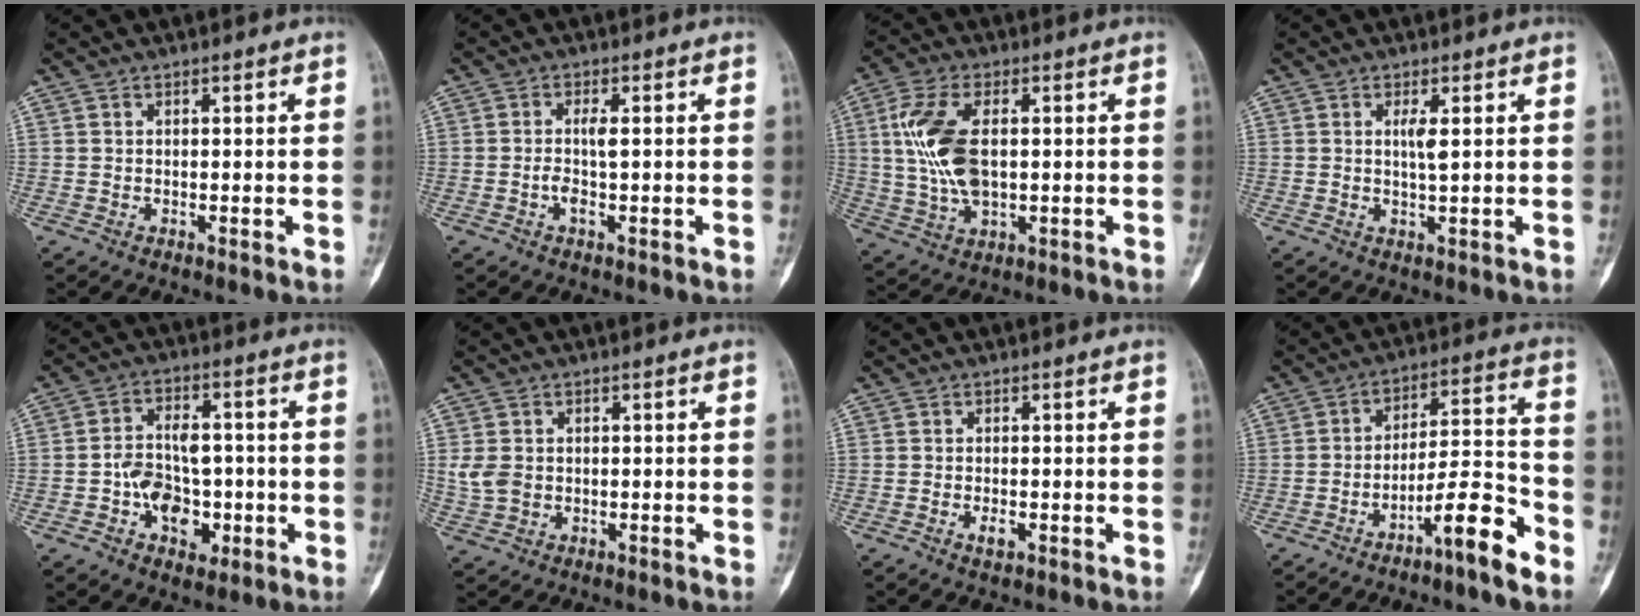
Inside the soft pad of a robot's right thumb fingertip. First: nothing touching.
{"total": 3.2, "force": [-0.6, 1.0, 3.0], "torque": [-0.067, 0.009, -0.012]}
{"total": 12.2, "force": [1.2, 6.5, 10.3], "torque": [-0.213, 0.005, 0.028]}
{"total": 2.5, "force": [0.5, 0.3, 2.4], "torque": [-0.046, -0.002, 0.011]}
{"total": 10.6, "force": [-2.9, 7.5, 6.9], "torque": [-0.075, 0.030, -0.044]}
{"total": 4.1, "force": [-0.2, 3.3, 2.5], "torque": [-0.042, 0.006, 0.000]}
{"total": 2.0, "force": [-0.9, 1.0, 1.5], "torque": [-0.021, 0.004, -0.015]}
{"total": 10.5, "force": [-7.0, 1.4, 7.8], "torque": [-0.127, 0.070, -0.118]}